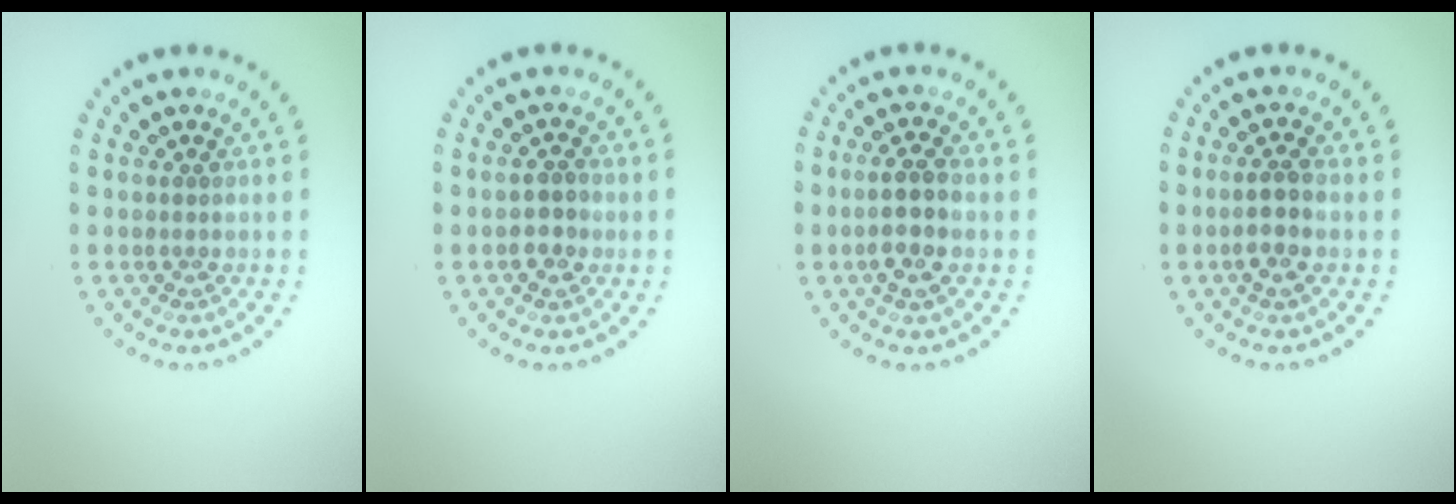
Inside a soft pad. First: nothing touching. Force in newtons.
{"total": 1.9, "press": 1.8, "slide": 0.4}
{"total": 3.0, "press": 2.8, "slide": 0.9}
{"total": 2.3, "press": 2.2, "slide": 0.8}